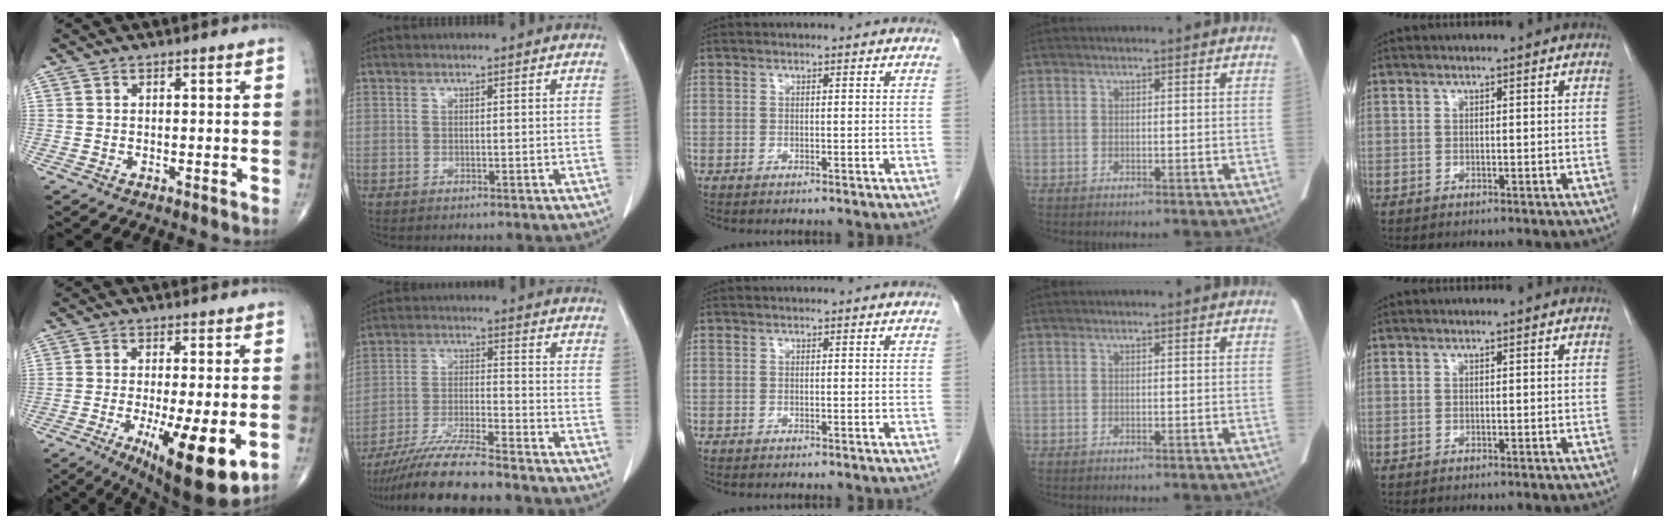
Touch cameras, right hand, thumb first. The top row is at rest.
{"thumb": {"total": 15.9, "force": [-4.7, 4.1, 14.6], "torque": [-0.203, -0.020, -0.058]}, "index": {"total": 12.8, "force": [-11.2, 0.5, 6.2], "torque": [-0.104, -0.016, -0.190]}}